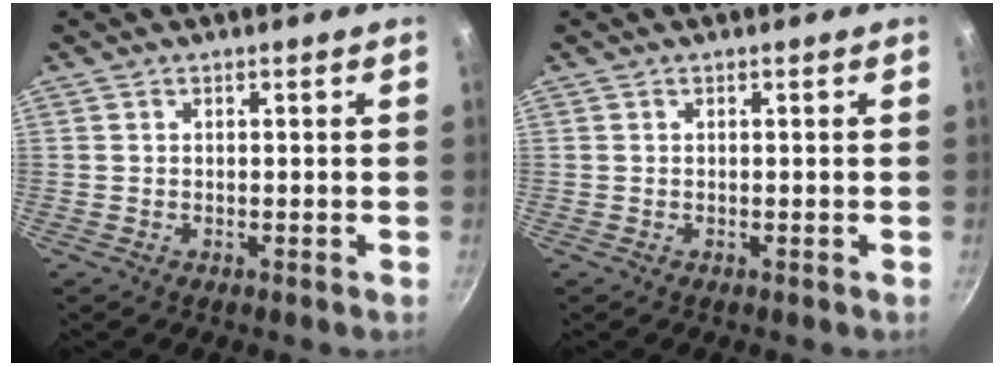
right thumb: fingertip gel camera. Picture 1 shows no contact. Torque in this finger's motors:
{"motor_torque": [-0.18, 0.11, -0.21, -0.07, 0.00]}